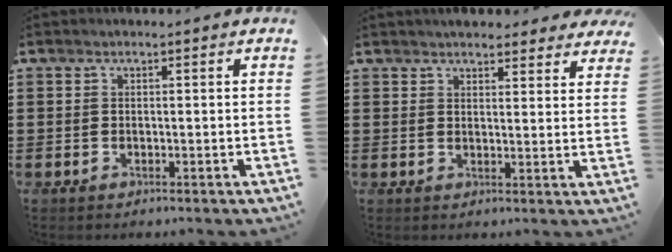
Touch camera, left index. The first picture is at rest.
{"total": 3.7, "force": [3.5, 0.8, 0.7], "torque": [-0.017, -0.007, 0.065]}